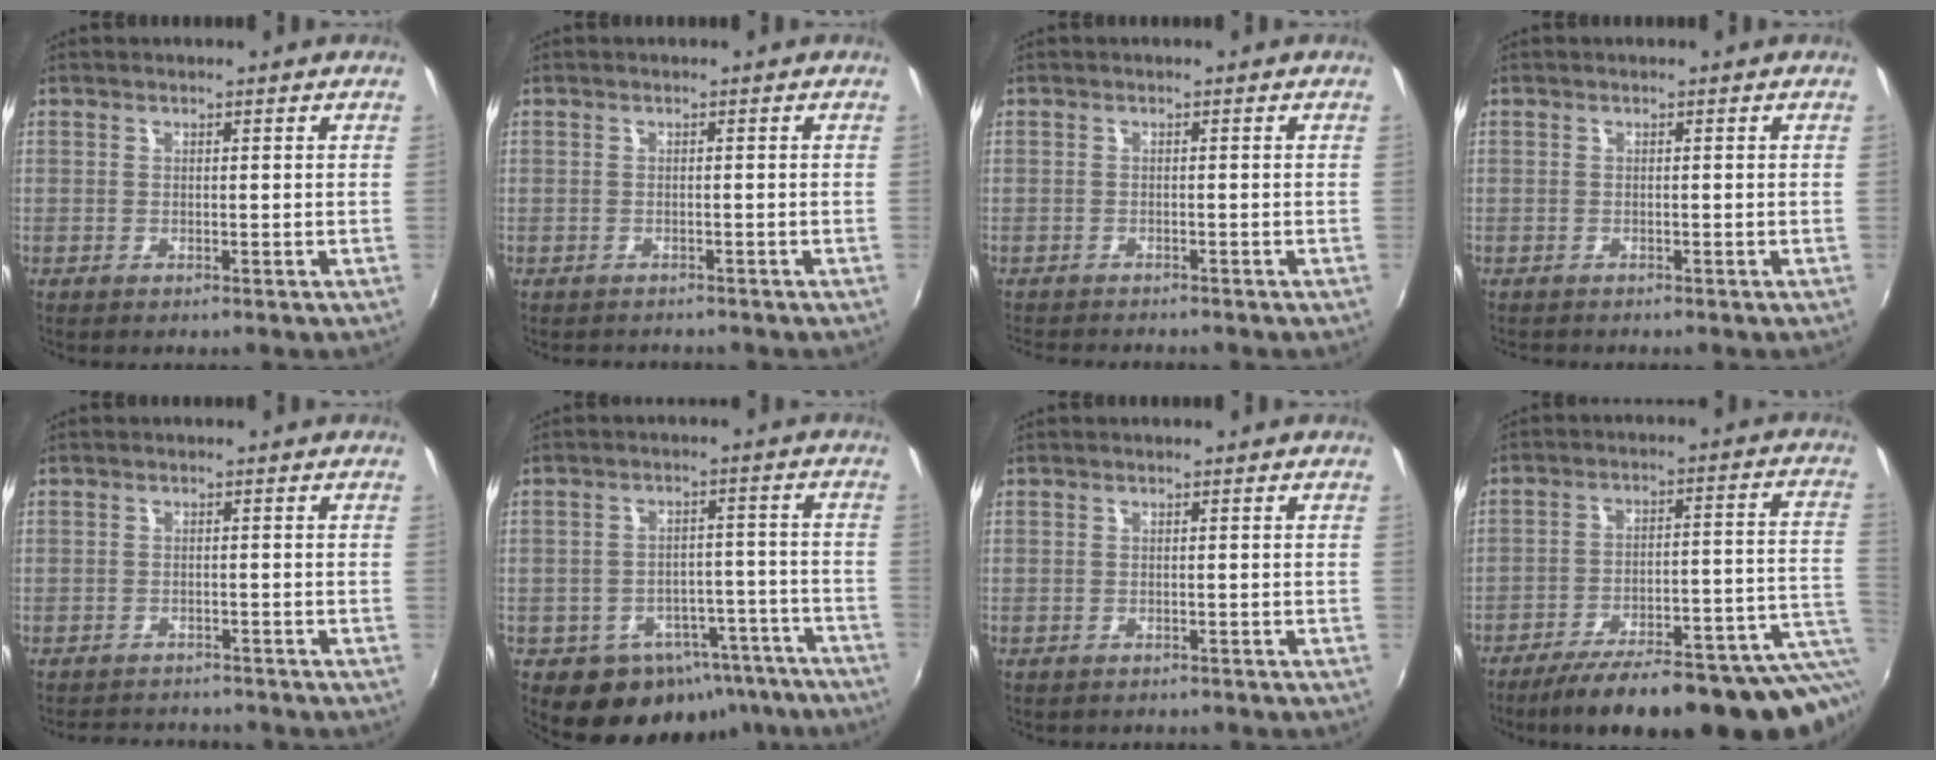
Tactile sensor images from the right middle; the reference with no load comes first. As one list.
[{"total": 1.7, "force": [-1.4, 0.8, 0.0], "torque": [-0.006, -0.004, -0.022]}, {"total": 4.0, "force": [-3.8, 0.6, 1.0], "torque": [-0.032, -0.017, -0.064]}, {"total": 0.8, "force": [-0.8, 0.2, 0.0], "torque": [-0.003, -0.003, -0.013]}, {"total": 5.6, "force": [-5.1, 2.1, 0.9], "torque": [-0.029, 0.006, -0.076]}, {"total": 14.8, "force": [-9.9, 9.5, 5.5], "torque": [-0.095, 0.029, -0.096]}, {"total": 1.1, "force": [-1.0, 0.5, 0.2], "torque": [-0.009, -0.003, -0.012]}, {"total": 23.7, "force": [-17.1, 4.7, 15.8], "torque": [-0.197, -0.032, -0.230]}]